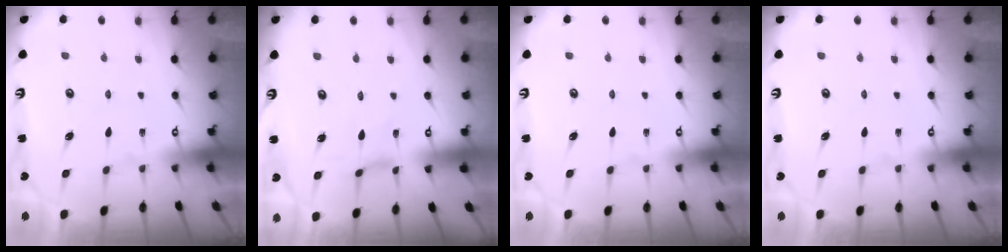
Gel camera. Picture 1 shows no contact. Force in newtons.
{"total": 1.4, "press": 1.4, "slide": 0.3}
{"total": 0.0}
{"total": 0.0}